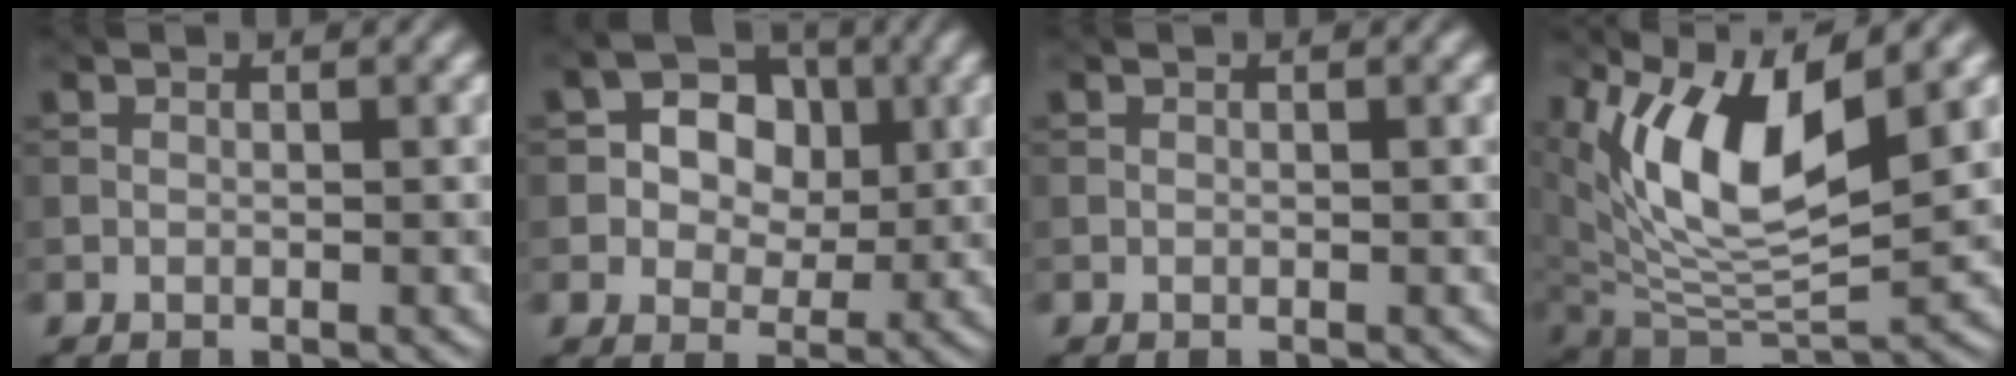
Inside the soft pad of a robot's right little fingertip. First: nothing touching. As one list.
[{"total": 6.2, "force": [1.3, 5.0, 3.4], "torque": [-0.048, 0.016, 0.006]}, {"total": 0.0}, {"total": 9.5, "force": [4.0, 3.8, 7.8], "torque": [-0.145, -0.011, 0.074]}]